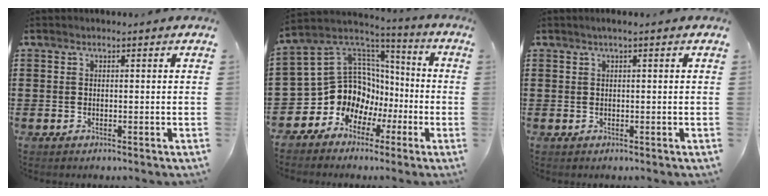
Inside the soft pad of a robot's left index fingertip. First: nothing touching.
{"total": 11.7, "force": [-2.7, 11.0, 3.2], "torque": [-0.105, -0.023, -0.040]}
{"total": 0.8, "force": [0.2, 0.0, 0.8], "torque": [-0.014, -0.001, 0.002]}